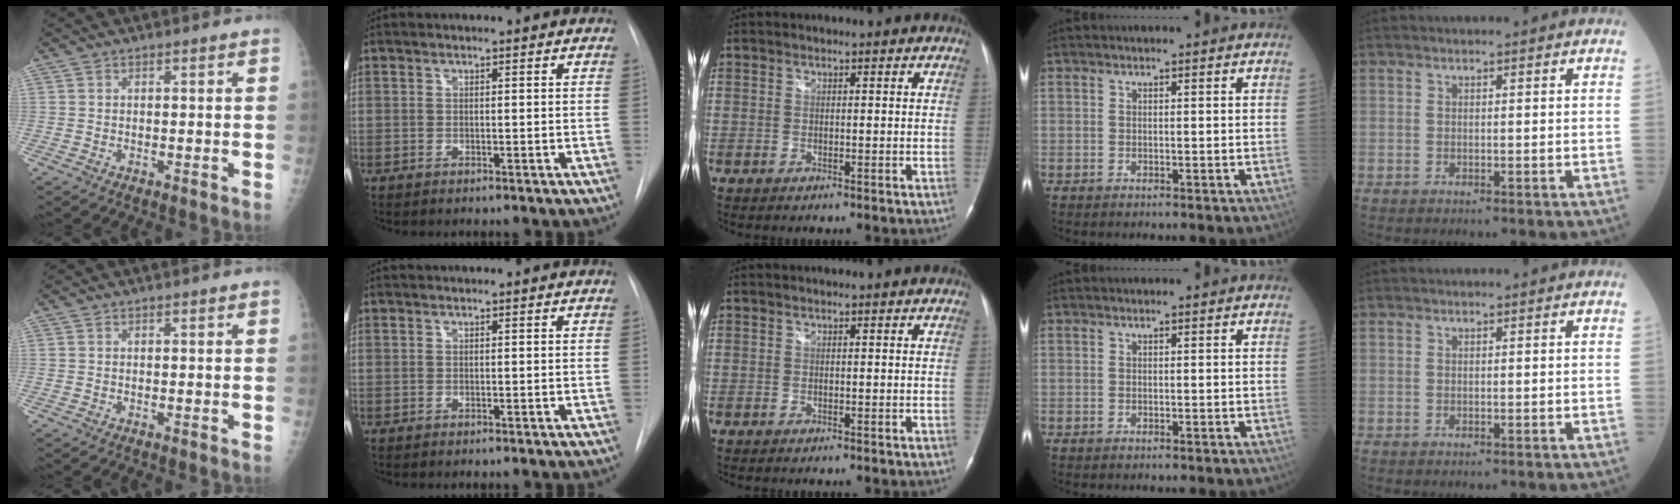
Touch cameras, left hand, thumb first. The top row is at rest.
{}